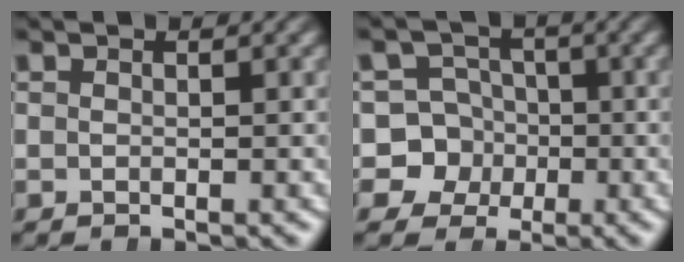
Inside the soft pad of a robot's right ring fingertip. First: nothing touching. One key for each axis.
{"total": 11.0, "fx": -2.3, "fy": 10.4, "fz": 2.7, "tx": -0.094, "ty": -0.052, "tz": -0.039}